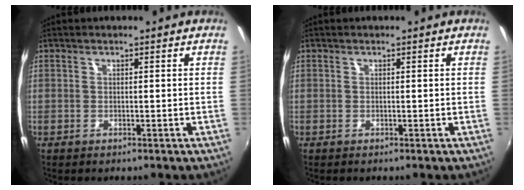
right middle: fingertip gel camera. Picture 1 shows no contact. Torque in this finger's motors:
{"motor_torque": [0.12, 0.06, -0.02, 0.00]}